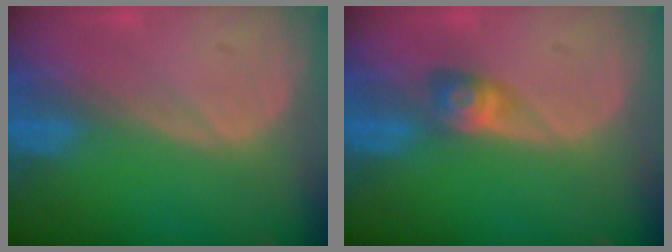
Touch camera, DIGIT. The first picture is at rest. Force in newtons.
{"total": 2.9, "press": 2.6, "slide": 1.4}